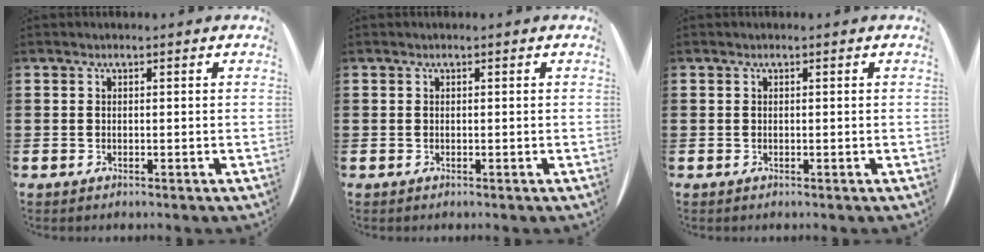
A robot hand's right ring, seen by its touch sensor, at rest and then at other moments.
{"total": 0.0}
{"total": 0.0}